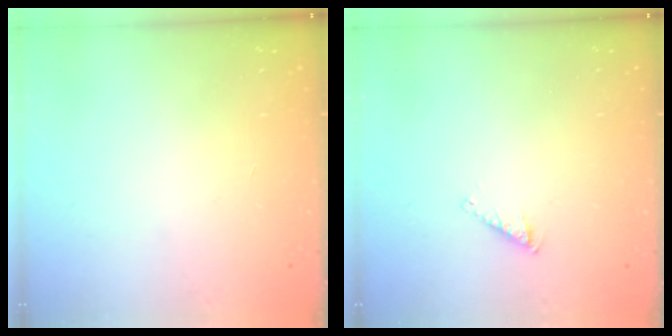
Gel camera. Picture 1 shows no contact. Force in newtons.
{"total": 2.7, "press": 2.6, "slide": 0.3}